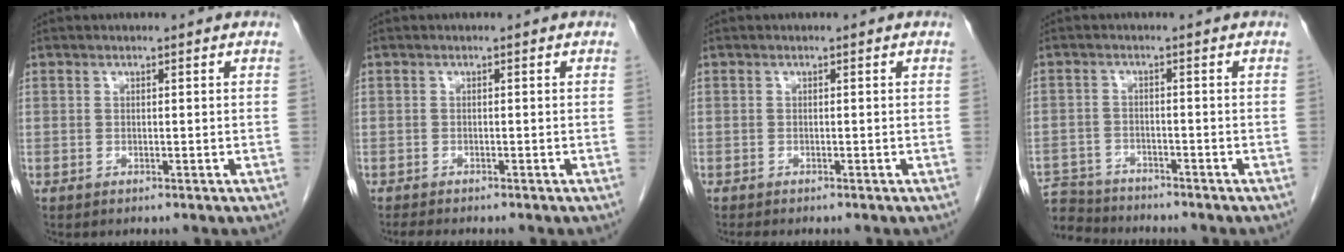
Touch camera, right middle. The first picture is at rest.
{"total": 2.3, "force": [-2.0, 0.3, 1.0], "torque": [-0.019, -0.006, -0.031]}
{"total": 1.7, "force": [-1.5, 0.3, 0.8], "torque": [-0.016, -0.005, -0.019]}
{"total": 9.8, "force": [-9.3, 2.6, 1.6], "torque": [-0.045, -0.003, -0.151]}